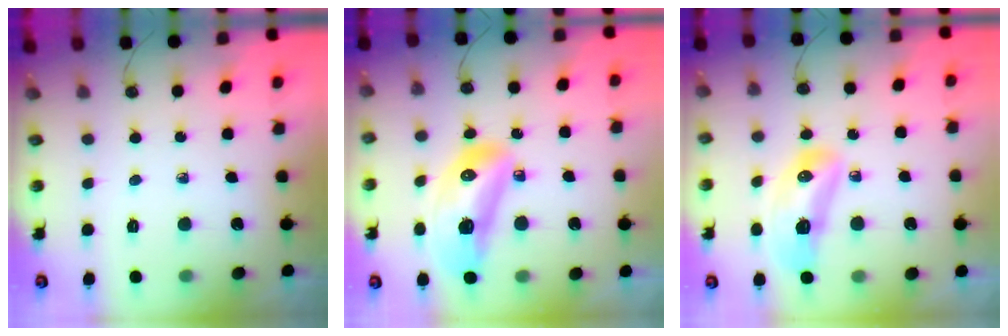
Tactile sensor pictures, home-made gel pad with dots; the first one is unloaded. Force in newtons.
{"total": 16.6, "press": 16.5, "slide": 2.1}
{"total": 11.4, "press": 11.1, "slide": 2.6}